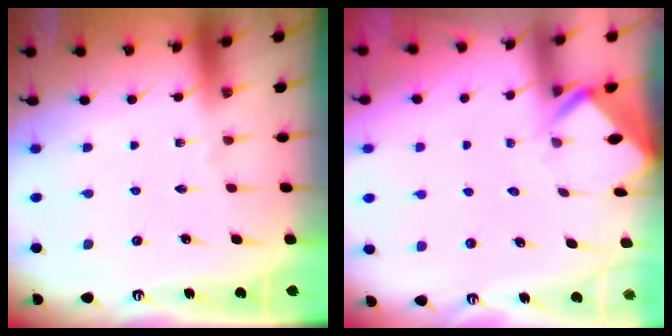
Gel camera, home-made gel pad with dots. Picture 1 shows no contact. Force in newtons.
{"total": 3.0, "press": 3.0, "slide": 0.2}